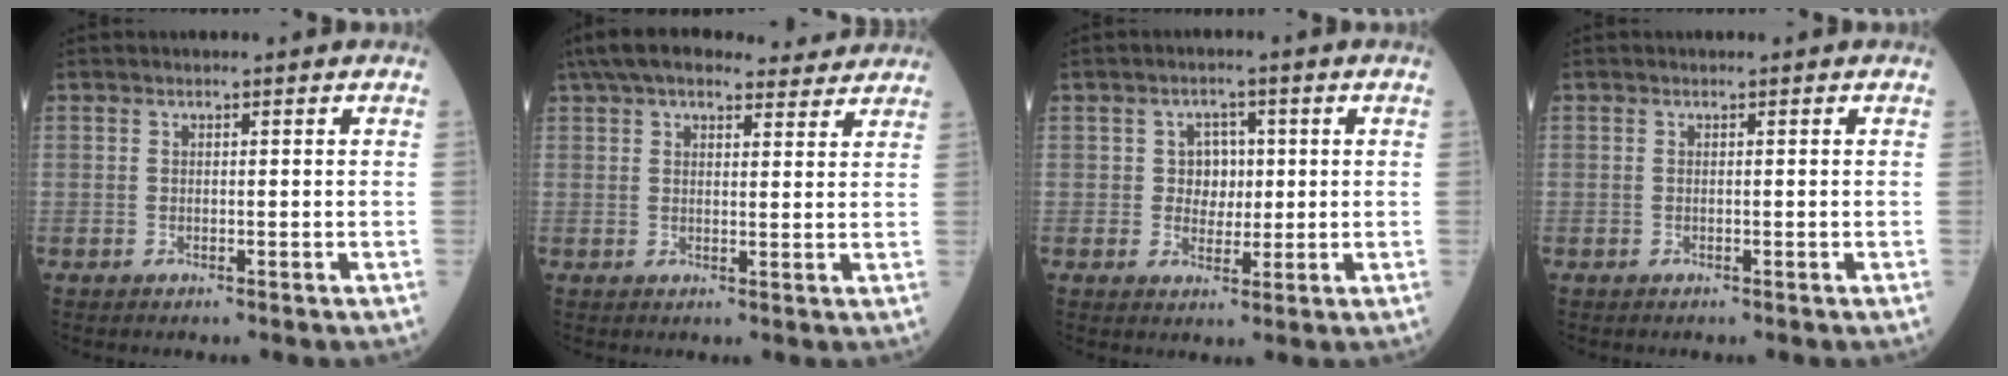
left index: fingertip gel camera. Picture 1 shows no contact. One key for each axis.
{"total": 14.7, "fx": 12.7, "fy": 4.1, "fz": 6.1, "tx": -0.099, "ty": 0.054, "tz": 0.181}
{"total": 3.7, "fx": 0.5, "fy": 3.2, "fz": 1.7, "tx": -0.023, "ty": 0.009, "tz": 0.008}
{"total": 0.0}